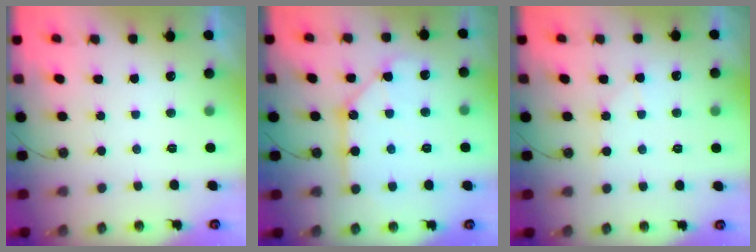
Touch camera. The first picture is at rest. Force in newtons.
{"total": 10.4, "press": 10.3, "slide": 0.9}
{"total": 3.8, "press": 3.8, "slide": 0.5}